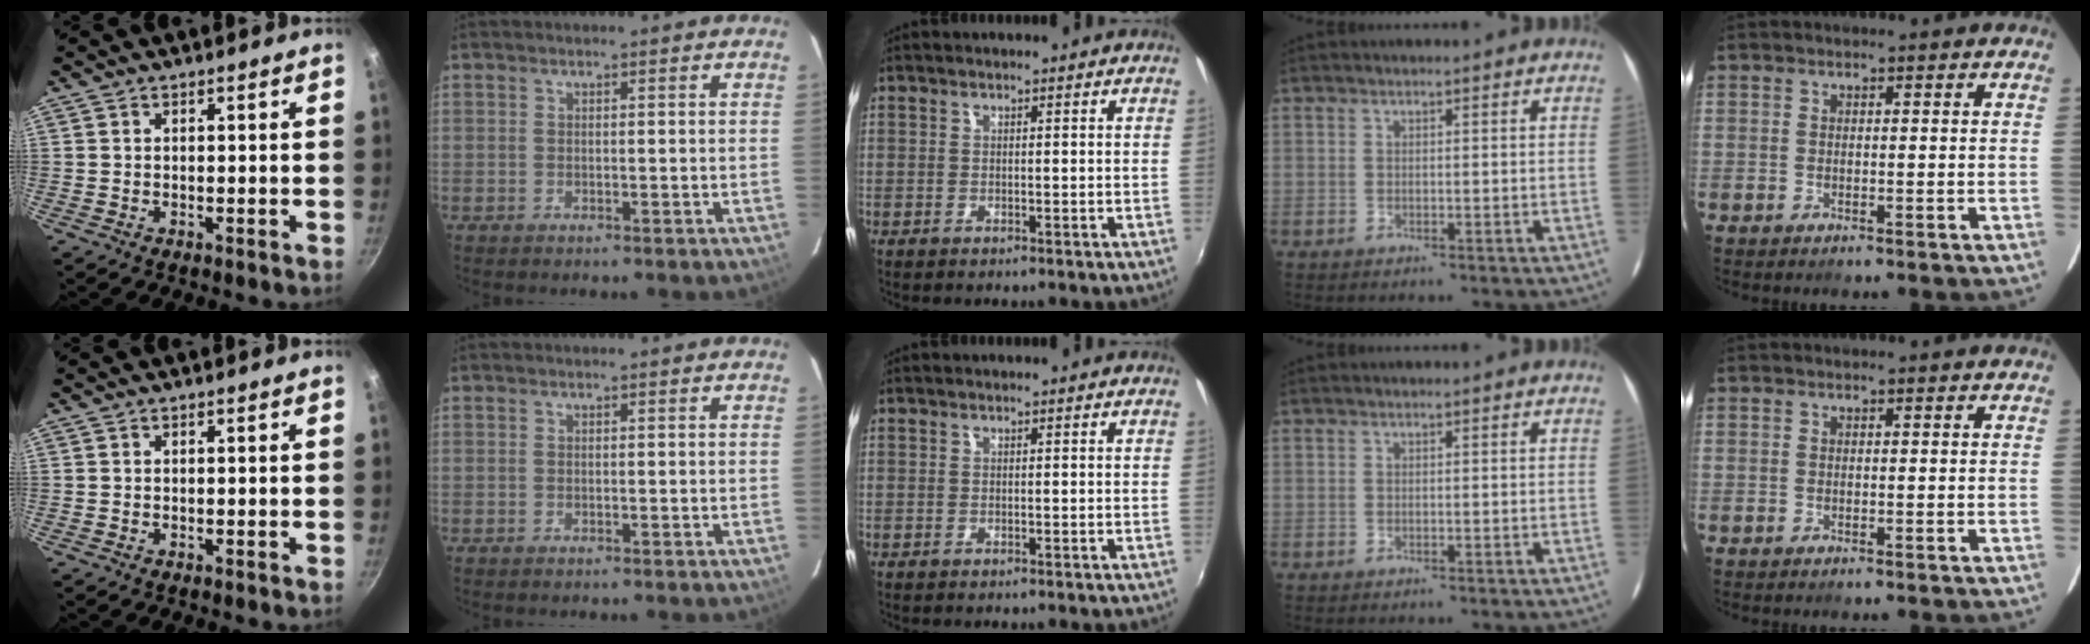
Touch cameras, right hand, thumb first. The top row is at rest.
{}